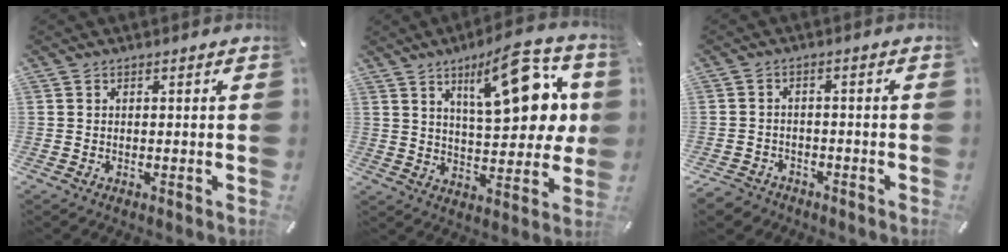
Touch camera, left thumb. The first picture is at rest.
{"total": 19.3, "force": [8.4, 7.8, 15.6], "torque": [-0.208, -0.039, 0.128]}
{"total": 3.8, "force": [-2.8, 2.5, 0.8], "torque": [-0.026, 0.013, -0.058]}